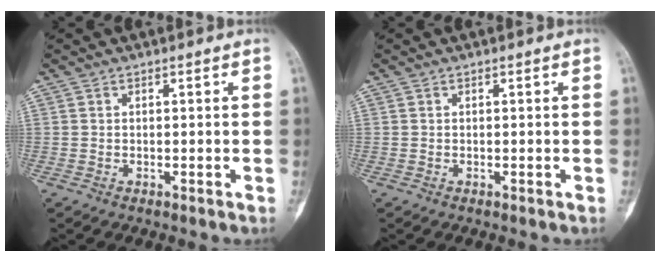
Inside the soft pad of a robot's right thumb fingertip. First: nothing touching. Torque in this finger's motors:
{"motor_torque": [-0.01, -0.01, 0.05, 0.05, 0.01]}